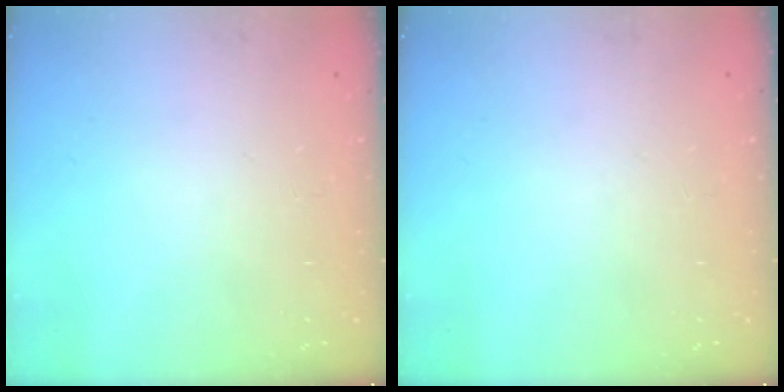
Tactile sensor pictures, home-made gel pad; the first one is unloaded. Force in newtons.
{"total": 0.0}